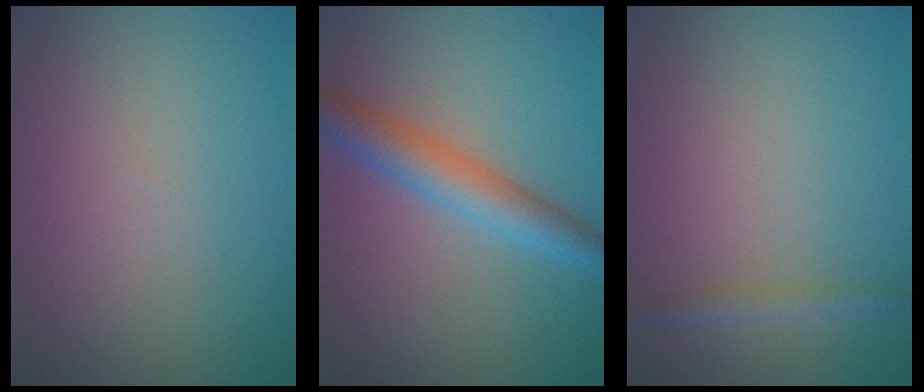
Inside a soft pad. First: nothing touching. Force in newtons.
{"total": 4.5, "press": 4.5, "slide": 0.1}
{"total": 1.5, "press": 1.5, "slide": 0.0}